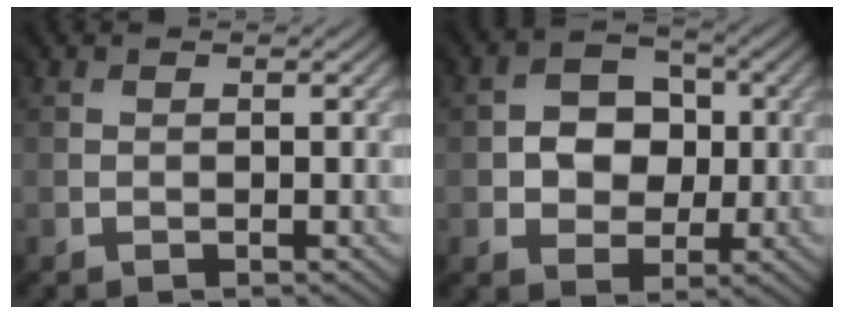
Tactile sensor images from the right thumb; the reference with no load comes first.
{"total": 4.7, "force": [0.1, 4.3, 1.9], "torque": [-0.034, 0.007, -0.010]}